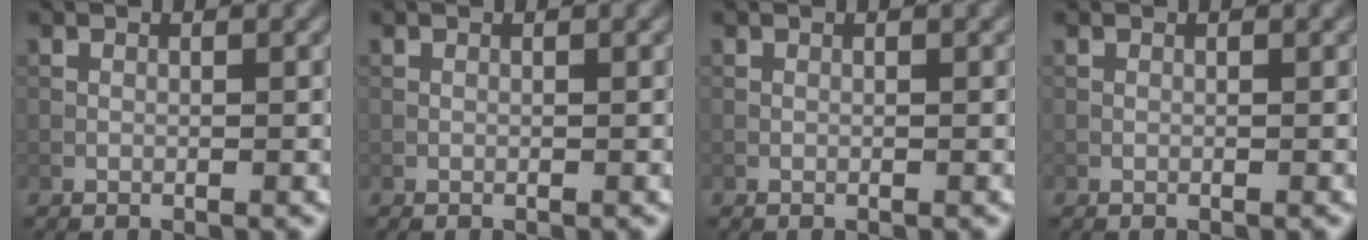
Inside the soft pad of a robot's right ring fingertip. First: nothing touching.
{"total": 0.0}
{"total": 0.0}
{"total": 0.0}